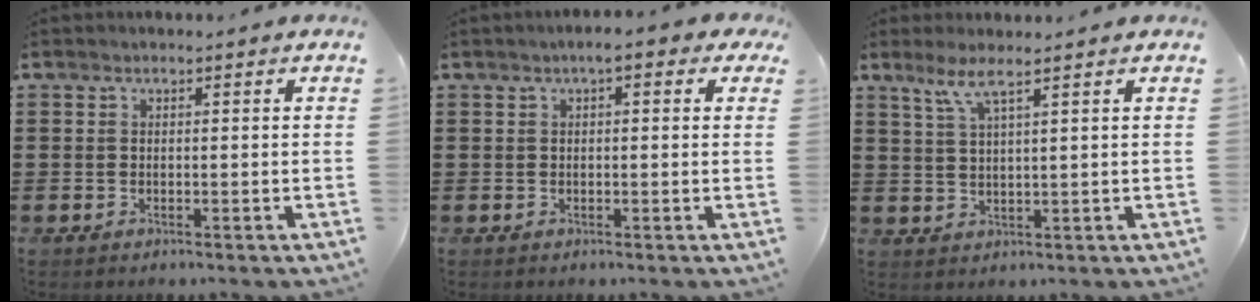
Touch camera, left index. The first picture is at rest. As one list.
[{"total": 2.4, "force": [0.6, 0.9, 2.2], "torque": [-0.043, 0.008, 0.007]}, {"total": 3.7, "force": [2.5, 0.1, 2.7], "torque": [-0.062, 0.002, 0.043]}]